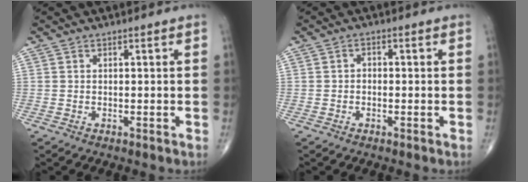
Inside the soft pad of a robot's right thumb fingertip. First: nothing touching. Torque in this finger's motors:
{"motor_torque": [-0.25, 0.08, 0.08, 0.14, 0.05]}